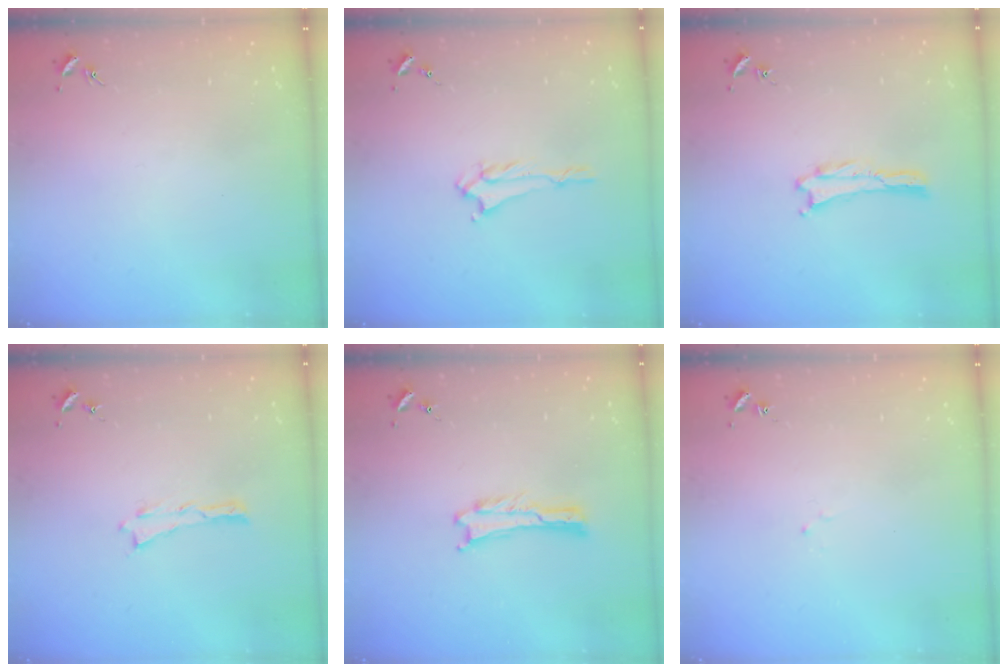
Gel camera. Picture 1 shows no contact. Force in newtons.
{"total": 1.4, "press": 1.3, "slide": 0.2}
{"total": 0.0}
{"total": 0.0}
{"total": 0.0}
{"total": 1.1, "press": 1.0, "slide": 0.2}